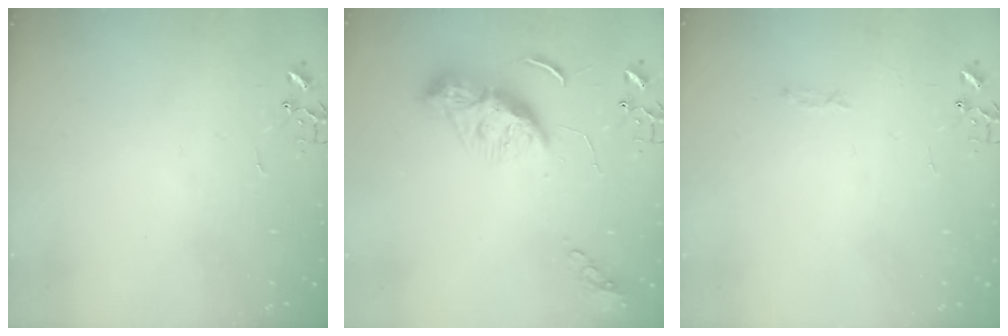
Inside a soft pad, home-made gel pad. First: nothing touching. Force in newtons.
{"total": 9.9, "press": 9.8, "slide": 1.1}
{"total": 3.3, "press": 3.3, "slide": 0.5}